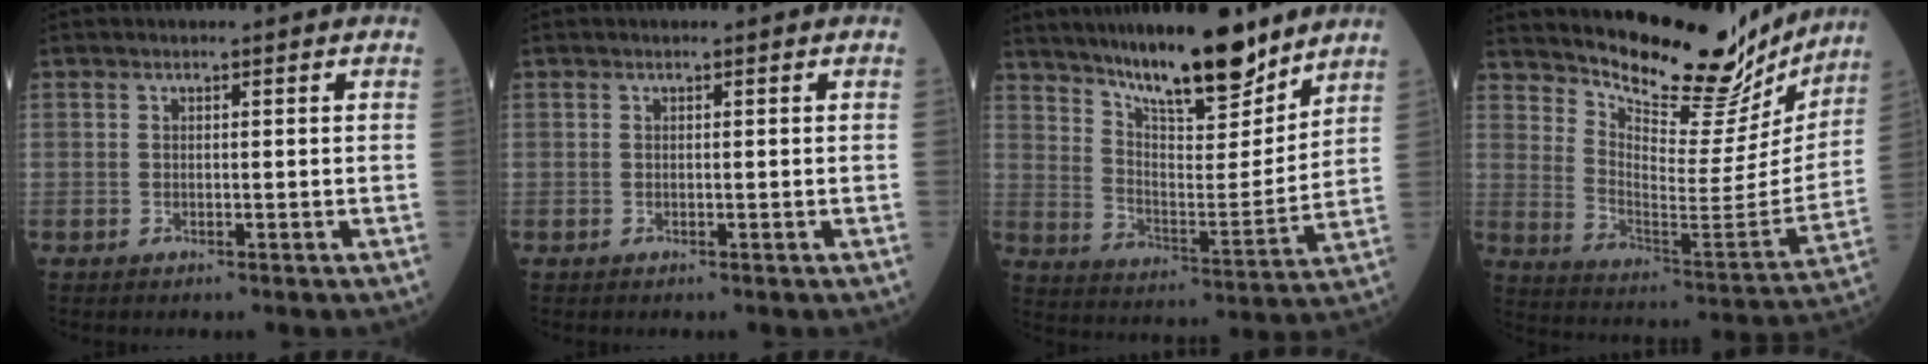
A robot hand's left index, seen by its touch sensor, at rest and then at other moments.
{"total": 0.0}
{"total": 16.4, "force": [13.3, 2.8, 9.2], "torque": [-0.145, -0.009, 0.226]}
{"total": 20.6, "force": [18.6, 5.1, 7.2], "torque": [-0.112, -0.049, 0.264]}